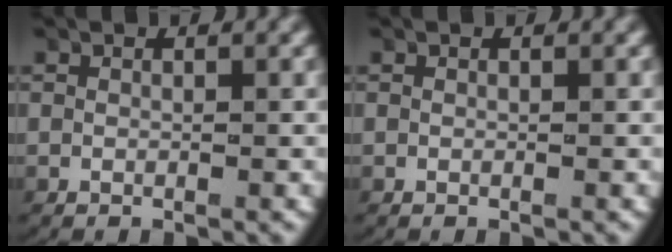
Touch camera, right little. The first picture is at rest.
{"total": 0.0}